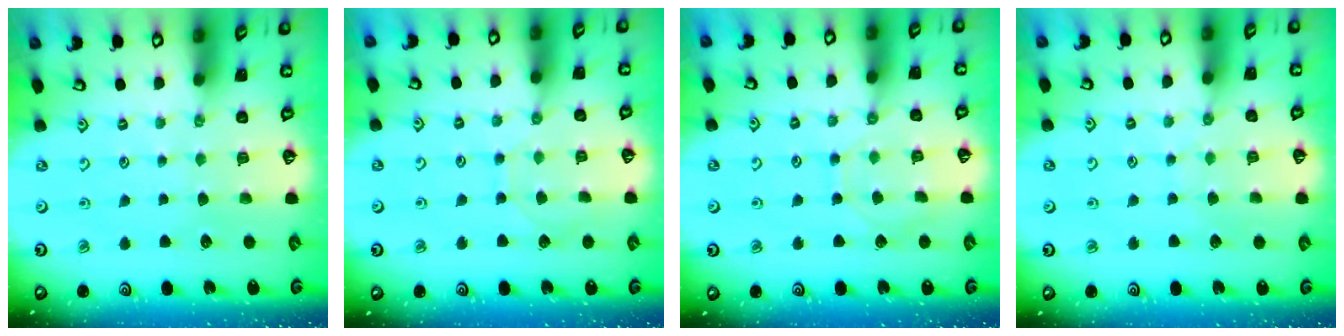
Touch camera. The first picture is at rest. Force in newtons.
{"total": 5.3, "press": 5.3, "slide": 0.4}
{"total": 8.4, "press": 8.3, "slide": 1.0}
{"total": 5.2, "press": 5.2, "slide": 0.4}